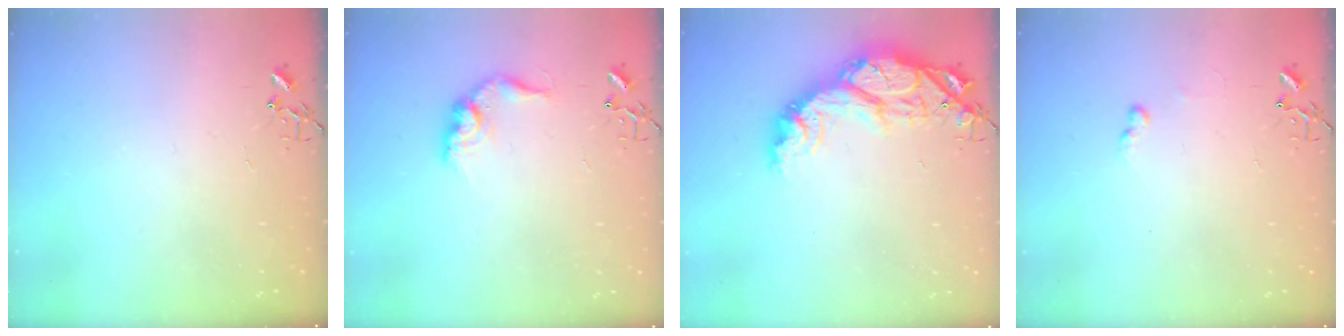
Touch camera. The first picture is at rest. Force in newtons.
{"total": 11.6, "press": 11.5, "slide": 0.5}
{"total": 17.4, "press": 17.4, "slide": 1.3}
{"total": 5.4, "press": 5.4, "slide": 0.6}